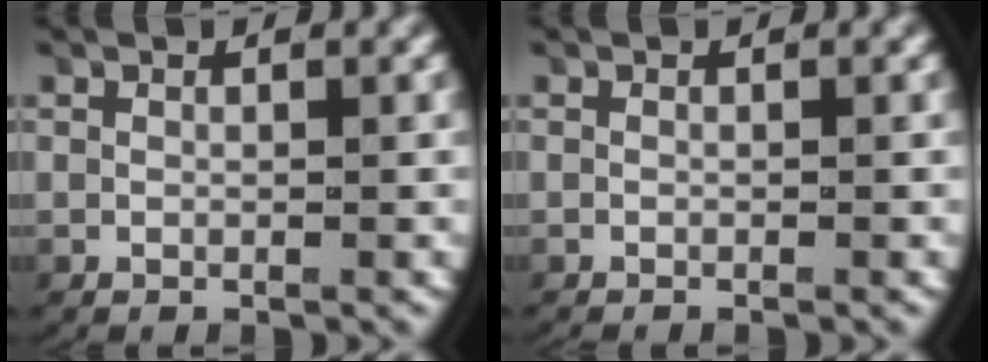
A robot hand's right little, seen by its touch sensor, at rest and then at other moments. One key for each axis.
{"total": 0.7, "fx": -0.7, "fy": 0.1, "fz": 0.0, "tx": -0.005, "ty": -0.004, "tz": -0.009}